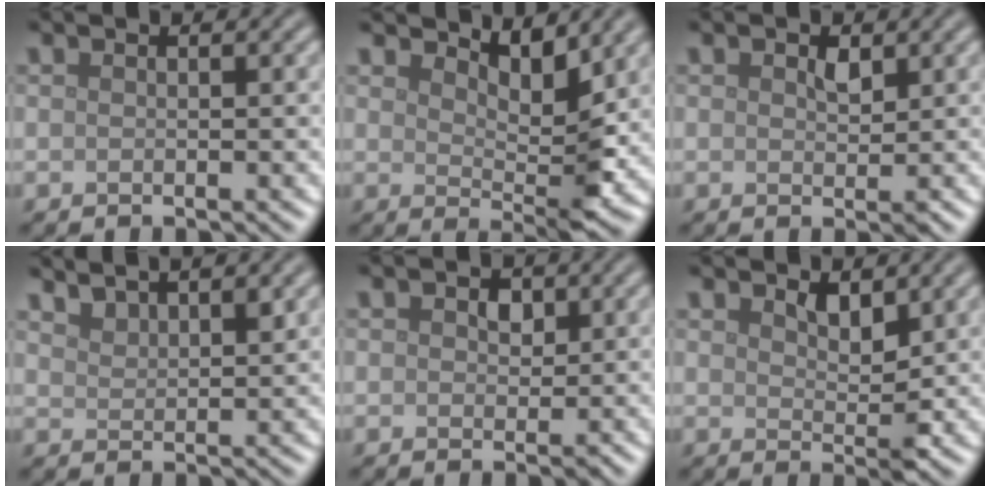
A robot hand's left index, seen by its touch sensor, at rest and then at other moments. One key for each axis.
{"total": 4.1, "fx": 2.9, "fy": 1.2, "fz": 2.5, "tx": -0.048, "ty": -0.012, "tz": 0.044}
{"total": 1.4, "fx": 0.5, "fy": 0.7, "fz": 1.0, "tx": -0.015, "ty": -0.002, "tz": 0.010}
{"total": 3.3, "fx": 2.9, "fy": 0.9, "fz": 1.4, "tx": -0.022, "ty": 0.001, "tz": 0.049}
{"total": 1.5, "fx": 0.4, "fy": 1.1, "fz": 0.9, "tx": -0.013, "ty": -0.002, "tz": 0.005}
{"total": 2.2, "fx": 1.4, "fy": 0.8, "fz": 1.4, "tx": -0.025, "ty": -0.007, "tz": 0.026}